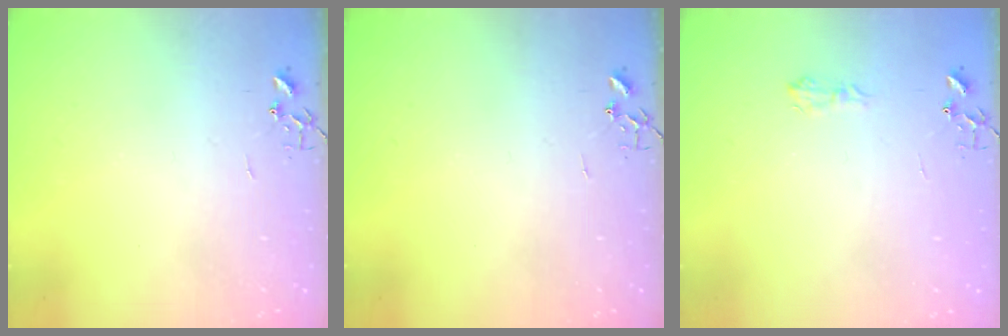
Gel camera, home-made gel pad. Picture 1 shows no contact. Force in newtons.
{"total": 0.0}
{"total": 5.8, "press": 5.8, "slide": 0.7}